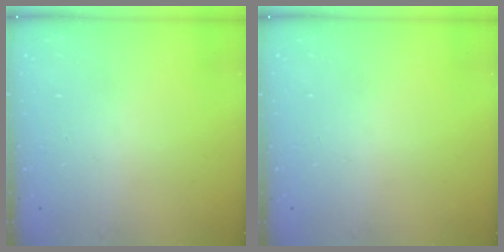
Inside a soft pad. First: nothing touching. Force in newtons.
{"total": 0.0}